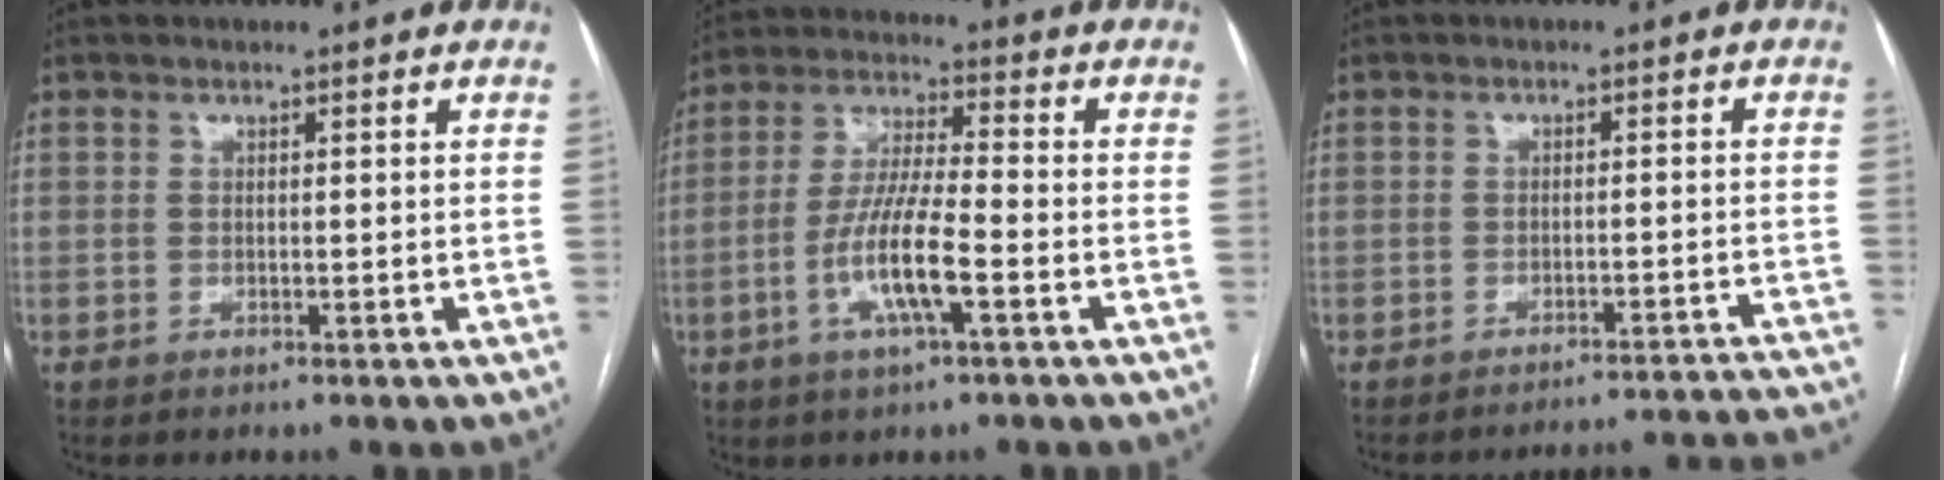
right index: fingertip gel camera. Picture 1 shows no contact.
{"total": 10.3, "force": [-3.6, 1.3, 9.5], "torque": [-0.190, -0.003, -0.071]}
{"total": 16.6, "force": [-16.5, -0.4, 2.2], "torque": [-0.007, 0.008, -0.187]}